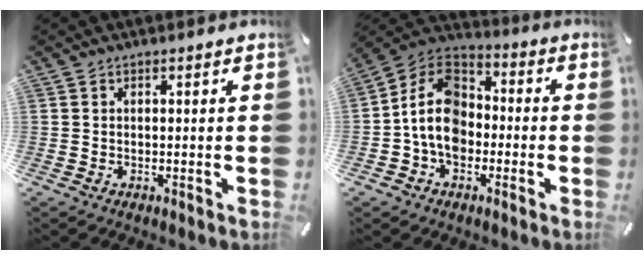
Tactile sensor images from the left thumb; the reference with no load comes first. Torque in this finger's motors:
{"motor_torque": [1.44, 2.77, 0.65, 0.36, 0.19]}